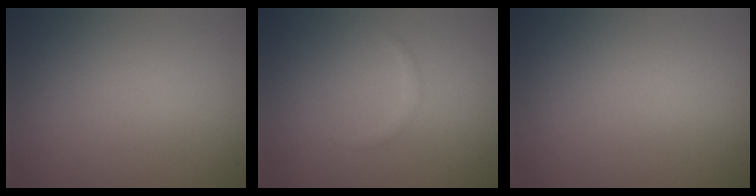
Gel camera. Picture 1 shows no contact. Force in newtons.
{"total": 0.7, "press": 0.7, "slide": 0.1}
{"total": 0.0}